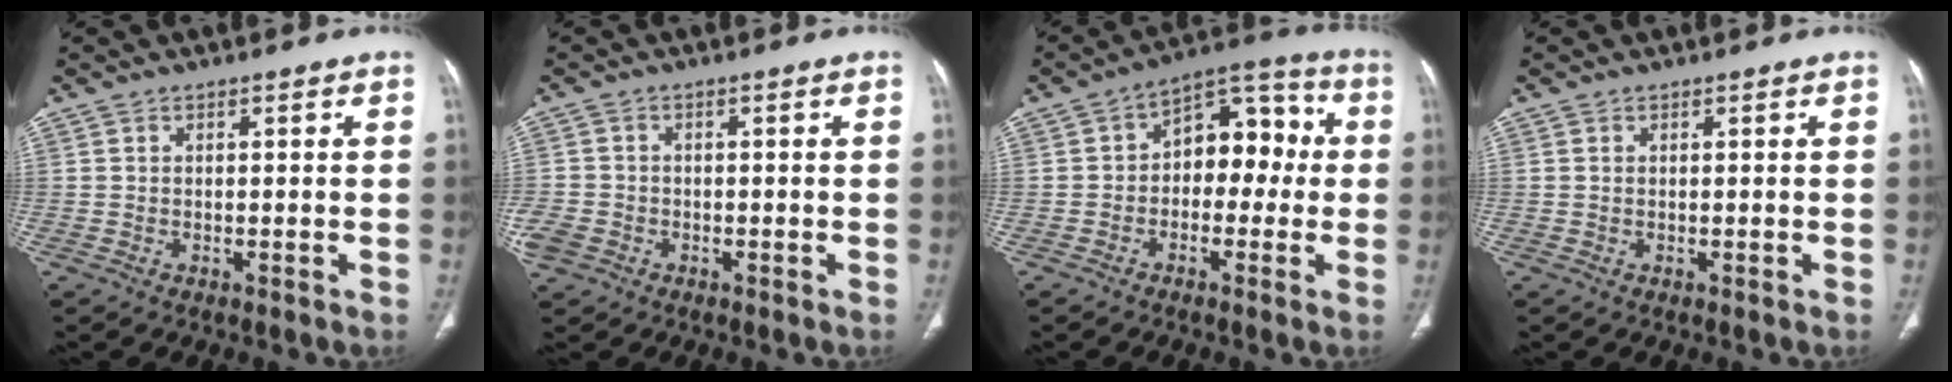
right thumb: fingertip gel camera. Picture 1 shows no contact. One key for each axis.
{"total": 4.9, "fx": -2.2, "fy": 3.9, "fz": 2.0, "tx": -0.052, "ty": 0.012, "tz": -0.037}
{"total": 11.4, "fx": -0.1, "fy": 7.5, "fz": 8.6, "tx": -0.074, "ty": 0.045, "tz": -0.018}
{"total": 0.0}